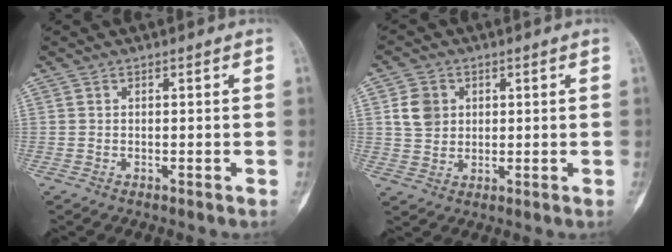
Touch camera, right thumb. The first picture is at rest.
{"total": 5.8, "force": [1.5, 4.8, 2.7], "torque": [-0.032, -0.004, 0.028]}